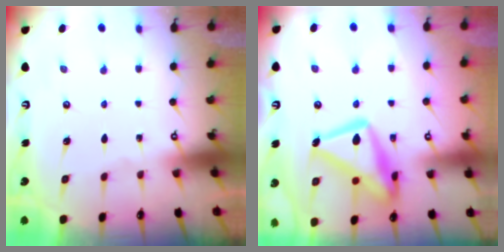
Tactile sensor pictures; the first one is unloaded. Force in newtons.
{"total": 18.5, "press": 18.4, "slide": 1.6}